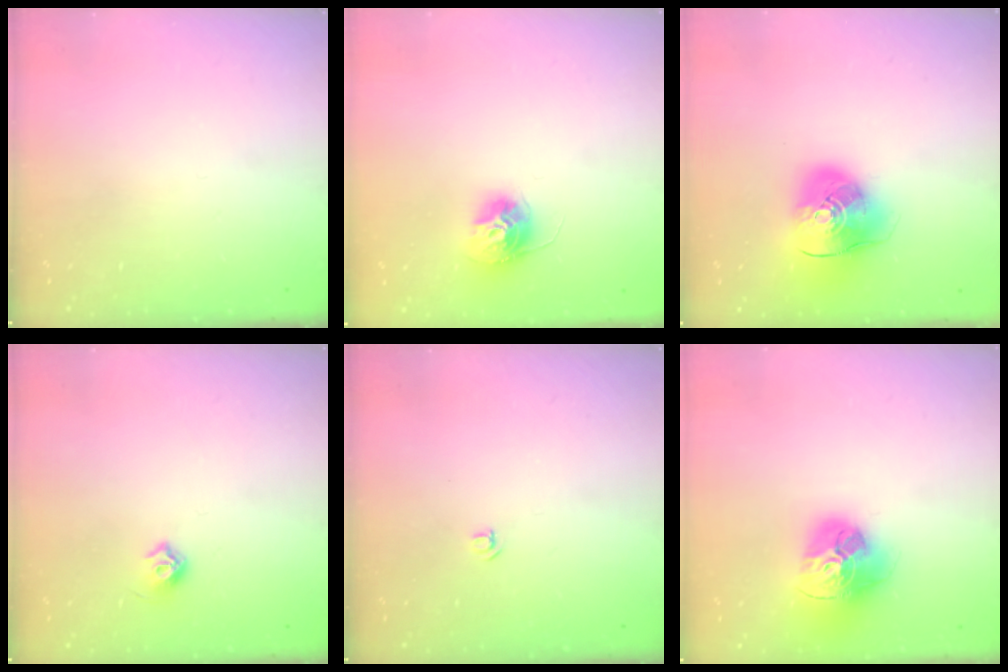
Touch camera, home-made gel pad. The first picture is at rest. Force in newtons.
{"total": 12.1, "press": 12.1, "slide": 1.1}
{"total": 12.8, "press": 12.6, "slide": 2.1}
{"total": 5.5, "press": 5.3, "slide": 1.2}
{"total": 3.2, "press": 3.2, "slide": 0.3}
{"total": 17.8, "press": 17.8, "slide": 1.6}